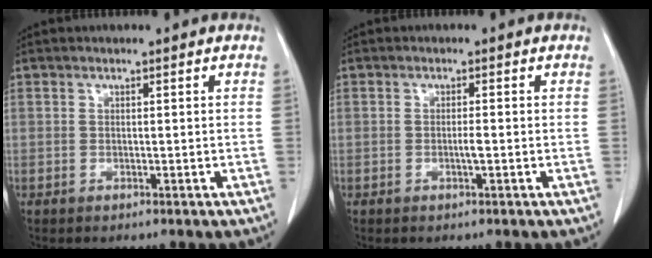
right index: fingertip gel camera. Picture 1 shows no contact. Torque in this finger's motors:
{"motor_torque": [0.34, 0.25, 0.05, 0.01]}